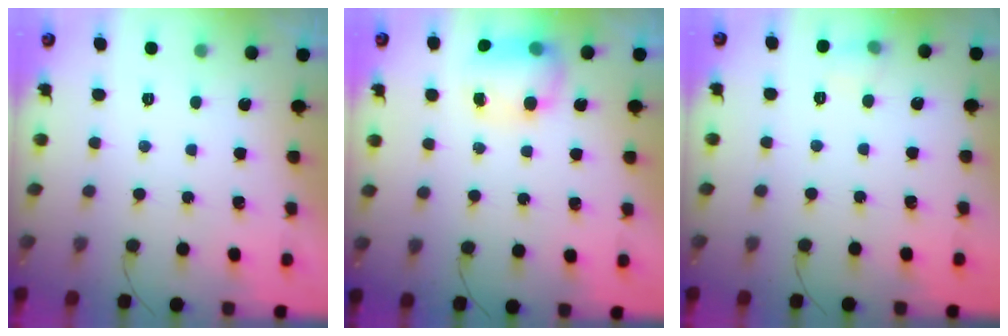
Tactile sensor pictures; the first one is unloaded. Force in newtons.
{"total": 8.8, "press": 8.4, "slide": 2.8}
{"total": 5.5, "press": 5.2, "slide": 1.6}